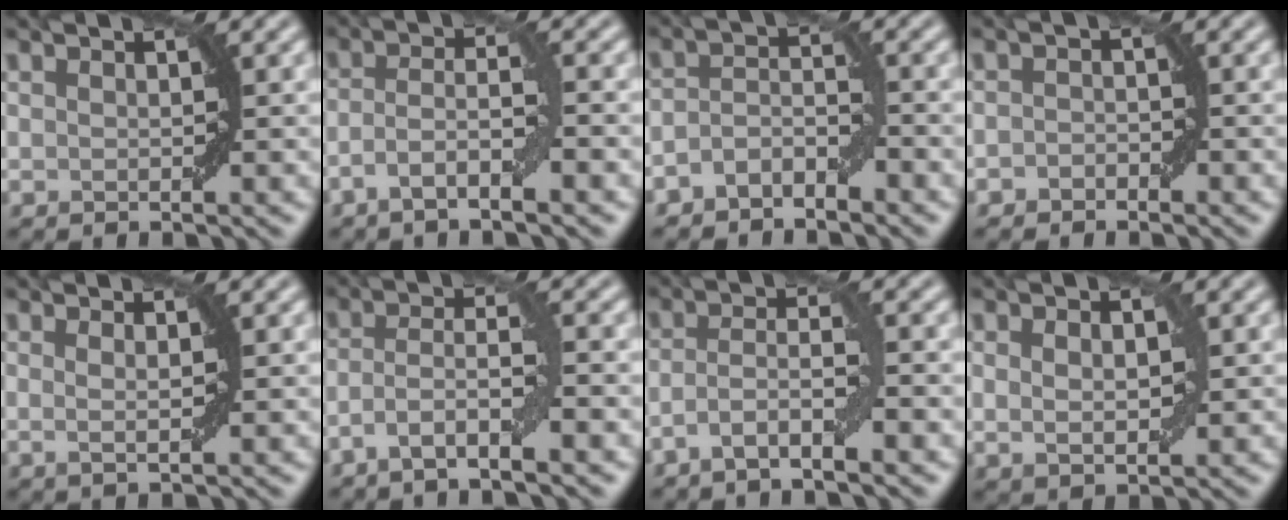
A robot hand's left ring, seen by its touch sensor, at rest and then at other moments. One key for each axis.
{"total": 3.6, "fx": -1.9, "fy": 0.4, "fz": 3.0, "tx": -0.057, "ty": 0.007, "tz": -0.045}
{"total": 2.4, "fx": -1.9, "fy": 1.0, "fz": 1.1, "tx": -0.023, "ty": 0.013, "tz": -0.039}
{"total": 1.1, "fx": -0.8, "fy": 0.7, "fz": 0.3, "tx": -0.006, "ty": 0.004, "tz": -0.015}
{"total": 1.2, "fx": 0.3, "fy": 0.2, "fz": 1.2, "tx": -0.020, "ty": -0.001, "tz": 0.004}
{"total": 4.0, "fx": -2.2, "fy": 0.4, "fz": 3.4, "tx": -0.063, "ty": 0.006, "tz": -0.050}
{"total": 3.4, "fx": -1.8, "fy": 0.4, "fz": 2.8, "tx": -0.054, "ty": 0.008, "tz": -0.043}
{"total": 2.5, "fx": 0.5, "fy": 1.4, "fz": 2.0, "tx": -0.034, "ty": -0.001, "tz": 0.012}